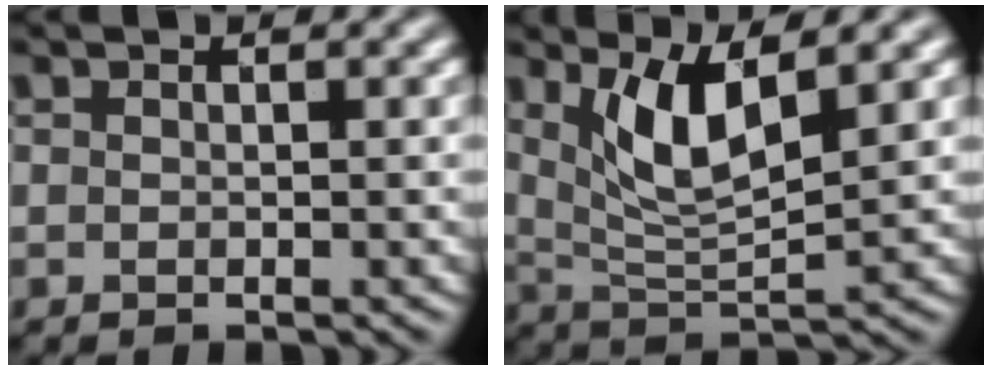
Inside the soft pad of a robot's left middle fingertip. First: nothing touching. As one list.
[{"total": 5.5, "force": [2.1, 1.7, 4.8], "torque": [-0.103, -0.010, 0.047]}]